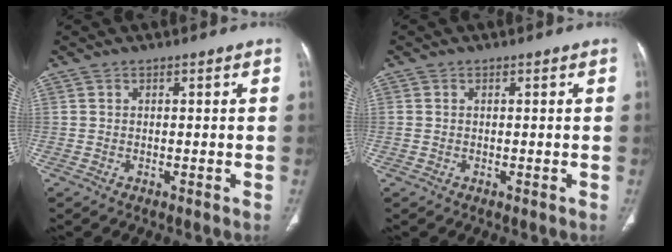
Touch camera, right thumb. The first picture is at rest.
{"total": 0.6, "force": [0.1, 0.4, 0.4], "torque": [-0.013, 0.008, 0.005]}